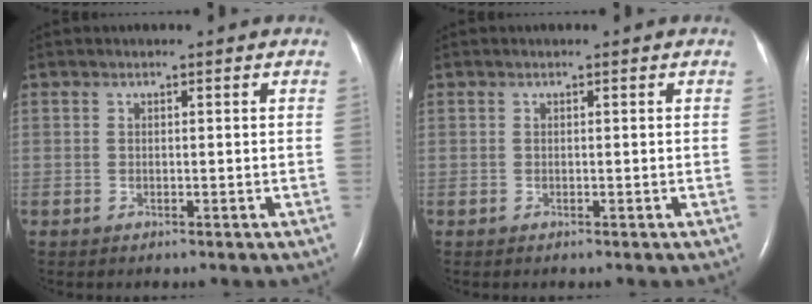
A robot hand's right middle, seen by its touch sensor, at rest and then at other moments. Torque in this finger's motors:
{"motor_torque": [0.19, -0.13, 0.06, 0.01]}